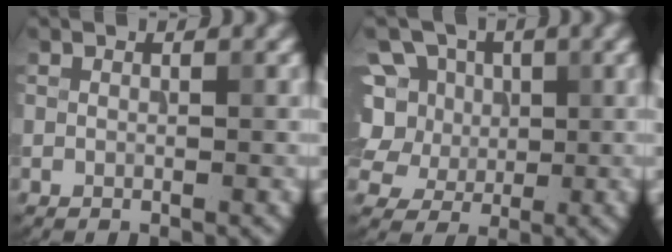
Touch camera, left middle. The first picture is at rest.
{"total": 7.1, "force": [2.0, 5.8, 3.5], "torque": [-0.069, 0.025, 0.012]}